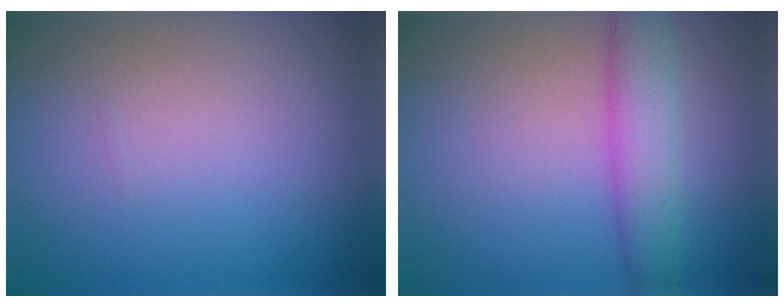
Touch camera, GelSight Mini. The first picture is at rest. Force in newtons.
{"total": 4.4, "press": 4.4, "slide": 0.3}